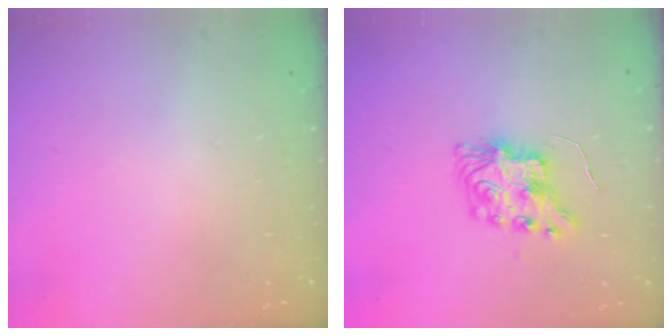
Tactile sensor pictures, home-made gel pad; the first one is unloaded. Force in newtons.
{"total": 9.8, "press": 9.8, "slide": 0.9}